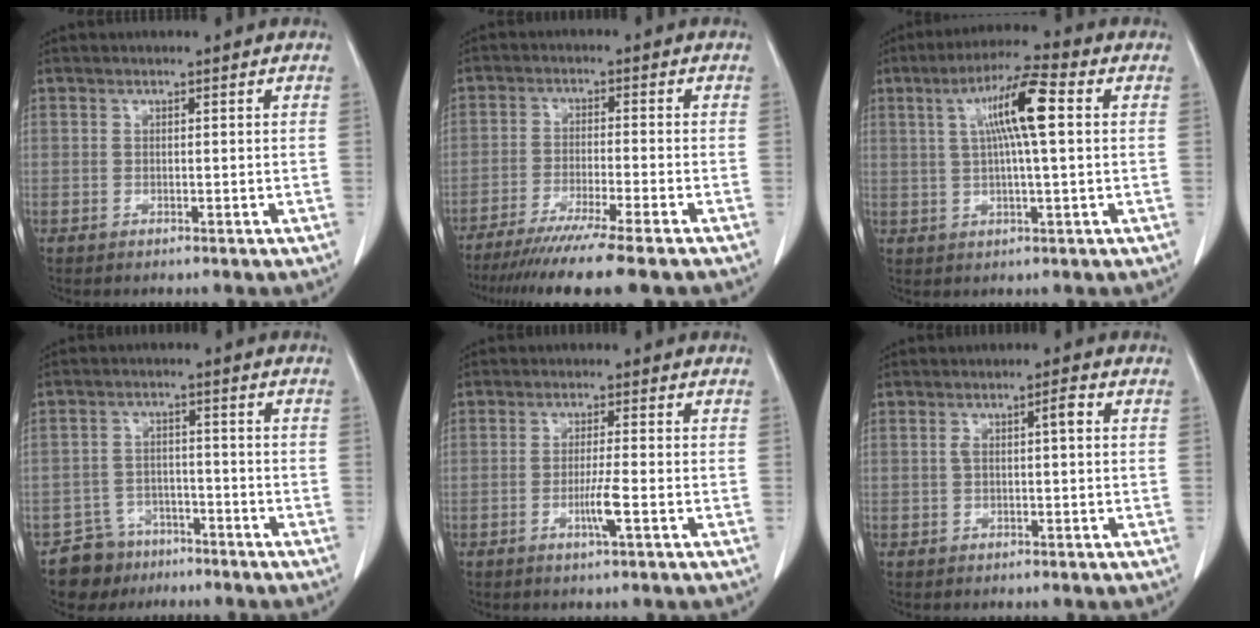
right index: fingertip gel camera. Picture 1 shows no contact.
{"total": 13.1, "force": [-10.6, -1.0, 7.6], "torque": [-0.104, -0.042, -0.165]}
{"total": 9.4, "force": [2.1, 0.5, 9.1], "torque": [-0.167, 0.014, 0.032]}
{"total": 6.0, "force": [-4.5, 3.9, -0.3], "torque": [0.011, 0.011, -0.076]}
{"total": 3.7, "force": [-1.3, -0.4, 3.4], "torque": [-0.065, -0.006, -0.026]}
{"total": 2.8, "force": [0.4, 0.4, 2.7], "torque": [-0.050, 0.013, 0.010]}